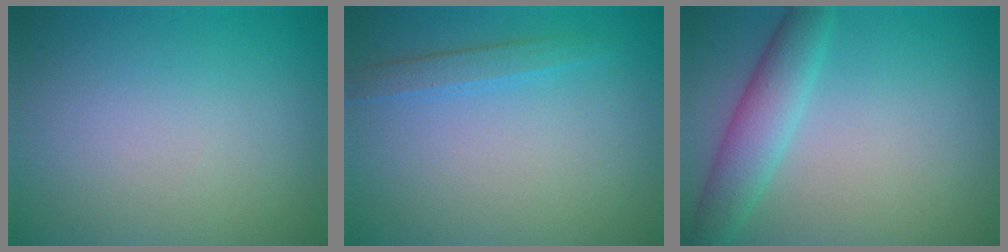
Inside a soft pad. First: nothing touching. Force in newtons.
{"total": 1.5, "press": 1.5, "slide": 0.0}
{"total": 3.8, "press": 3.8, "slide": 0.1}